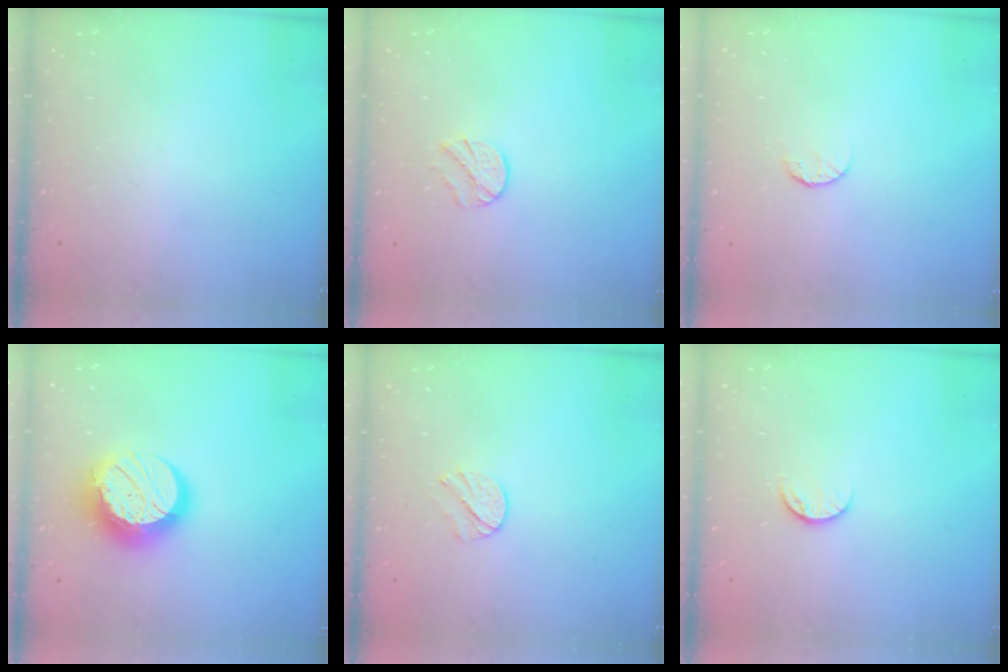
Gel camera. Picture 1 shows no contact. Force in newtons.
{"total": 6.1, "press": 6.0, "slide": 0.7}
{"total": 6.0, "press": 6.0, "slide": 0.6}
{"total": 14.2, "press": 14.1, "slide": 1.4}
{"total": 5.0, "press": 5.0, "slide": 0.5}
{"total": 7.0, "press": 6.9, "slide": 0.8}